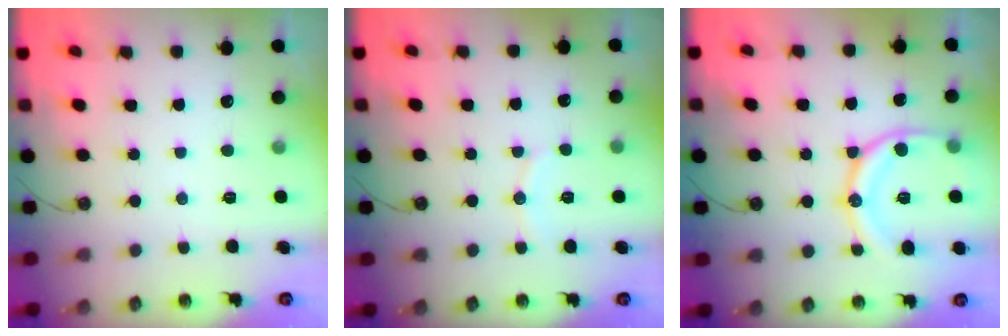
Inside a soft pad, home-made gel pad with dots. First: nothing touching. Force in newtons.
{"total": 5.8, "press": 5.8, "slide": 0.5}
{"total": 15.8, "press": 15.8, "slide": 1.1}